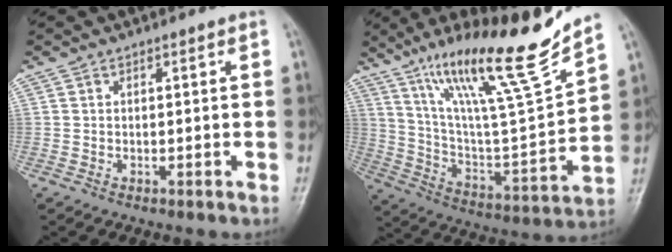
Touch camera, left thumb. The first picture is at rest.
{"total": 21.7, "force": [15.8, 1.2, 14.8], "torque": [-0.214, -0.079, 0.281]}